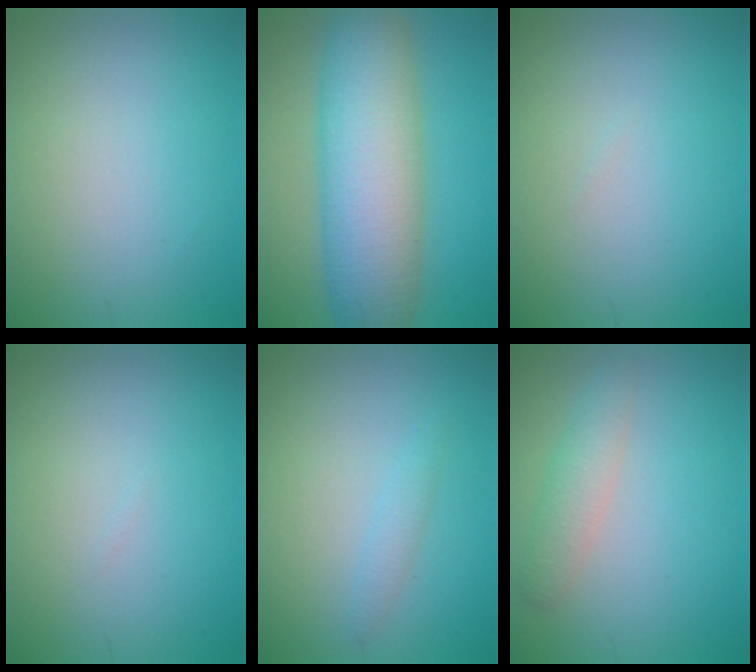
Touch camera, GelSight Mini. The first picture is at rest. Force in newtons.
{"total": 10.7, "press": 10.6, "slide": 0.7}
{"total": 0.0}
{"total": 0.0}
{"total": 1.2, "press": 1.2, "slide": 0.0}
{"total": 2.4, "press": 2.3, "slide": 0.1}